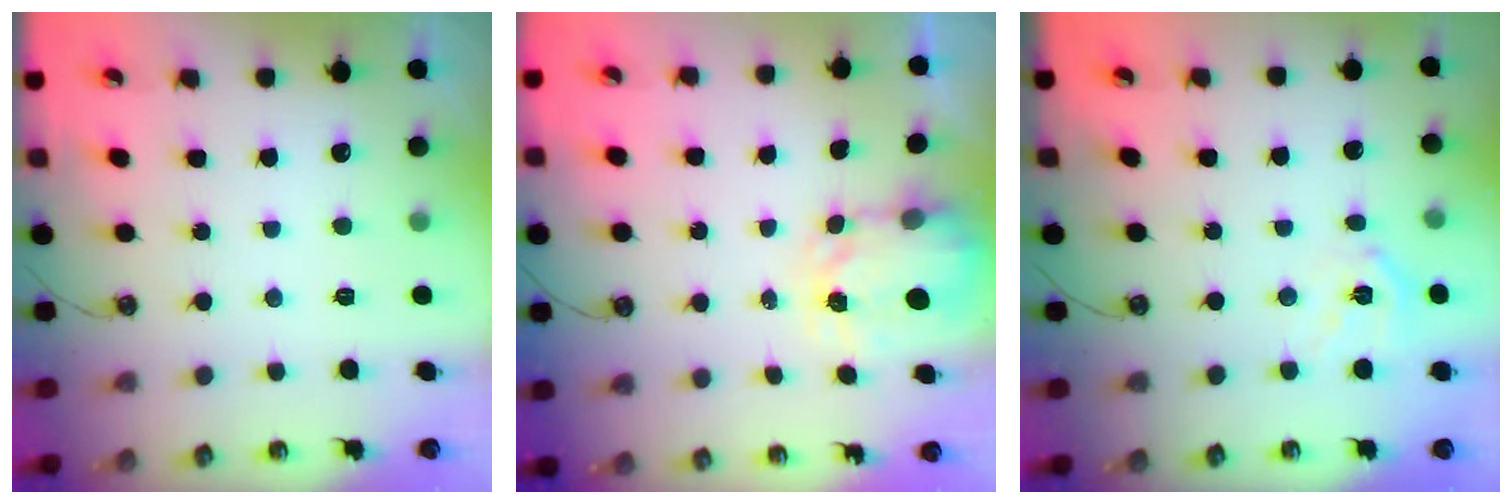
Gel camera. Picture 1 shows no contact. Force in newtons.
{"total": 3.4, "press": 3.4, "slide": 0.5}
{"total": 11.2, "press": 11.1, "slide": 1.6}